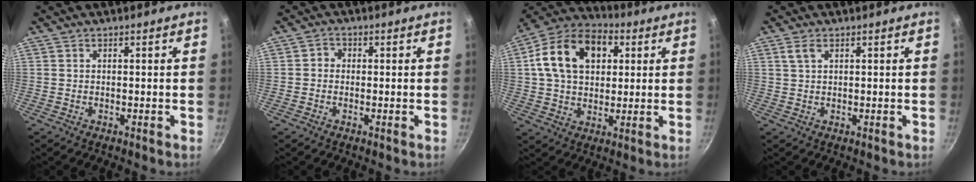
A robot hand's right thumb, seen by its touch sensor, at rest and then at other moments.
{"total": 1.8, "force": [-0.3, 1.7, 0.7], "torque": [-0.005, 0.006, -0.012]}
{"total": 17.0, "force": [4.4, 11.9, 11.3], "torque": [-0.173, 0.018, 0.060]}
{"total": 2.0, "force": [1.0, 1.0, 1.4], "torque": [-0.026, -0.002, 0.021]}